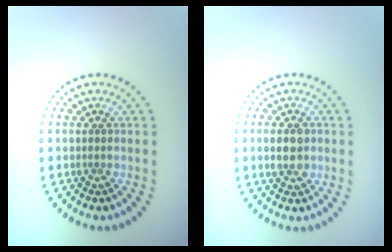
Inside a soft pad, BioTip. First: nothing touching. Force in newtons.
{"total": 2.9, "press": 2.9, "slide": 0.1}